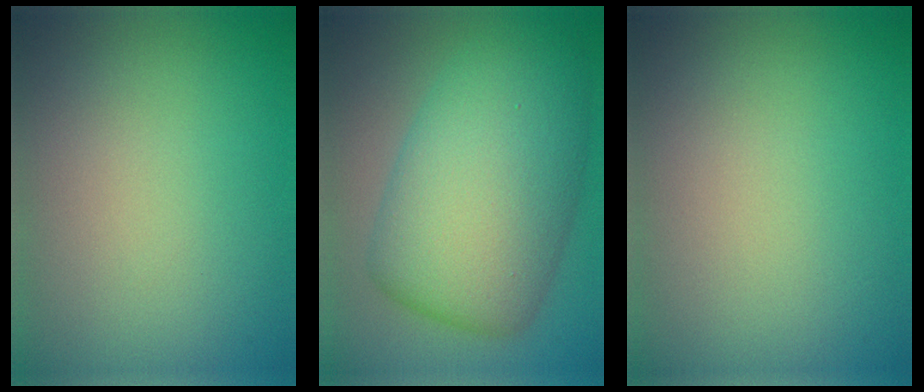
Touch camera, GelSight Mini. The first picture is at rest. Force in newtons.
{"total": 10.9, "press": 10.9, "slide": 0.1}
{"total": 0.0}